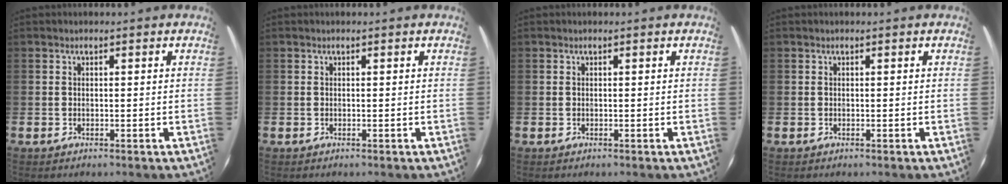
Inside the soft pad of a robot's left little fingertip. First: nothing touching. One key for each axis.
{"total": 0.0}
{"total": 0.0}
{"total": 0.0}